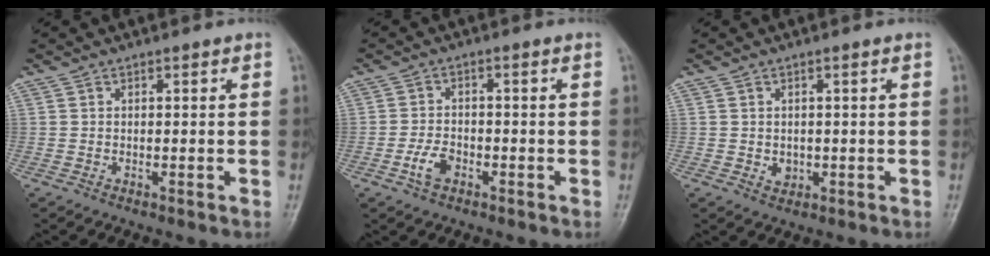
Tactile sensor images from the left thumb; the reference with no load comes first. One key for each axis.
{"total": 3.8, "fx": -1.8, "fy": 2.2, "fz": 2.5, "tx": -0.046, "ty": 0.013, "tz": -0.035}
{"total": 1.8, "fx": -0.1, "fy": 1.5, "fz": 1.0, "tx": -0.009, "ty": 0.000, "tz": 0.004}